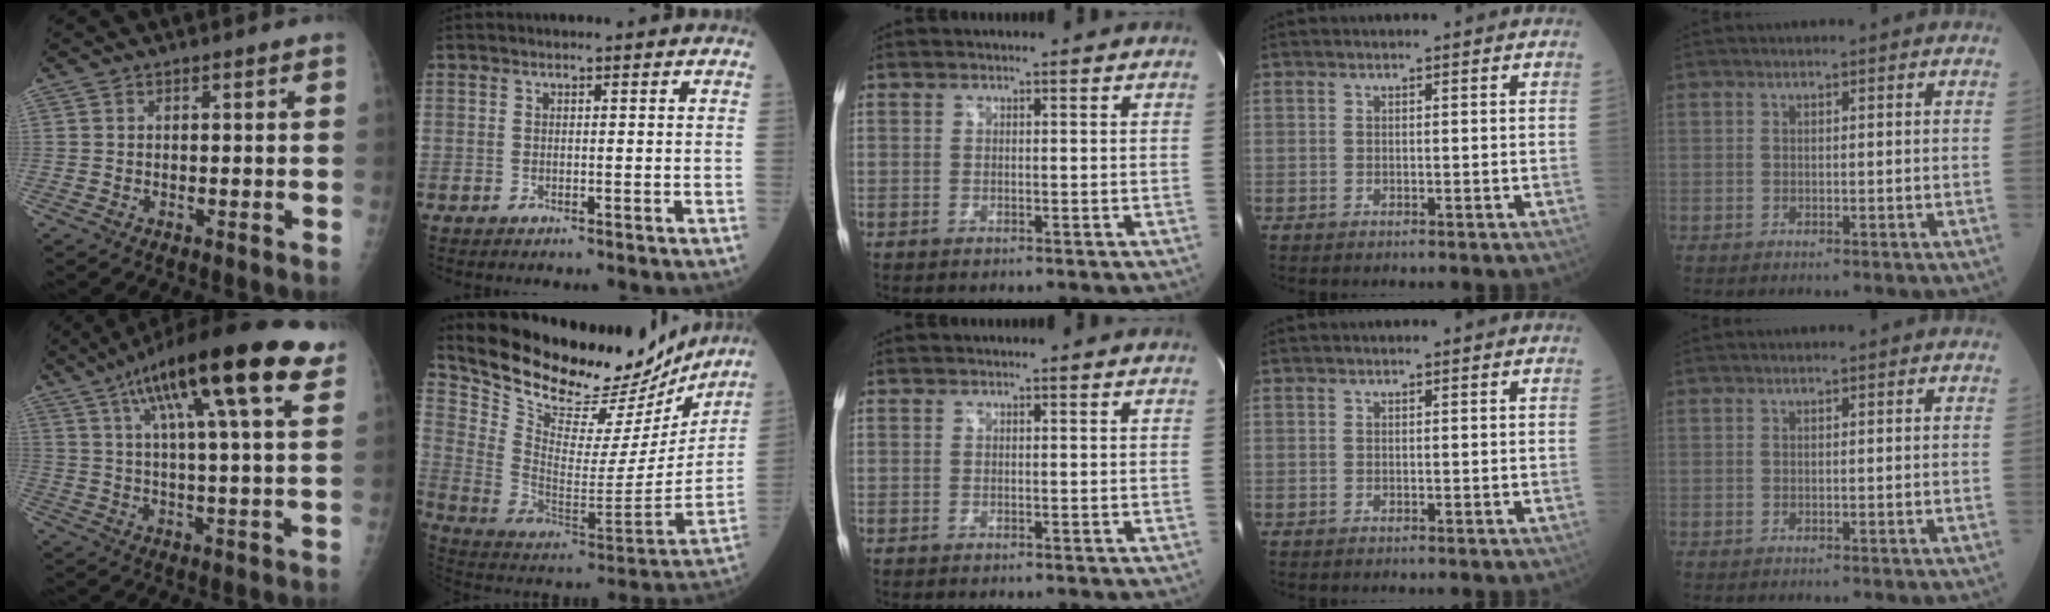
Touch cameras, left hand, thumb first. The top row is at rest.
{"thumb": {"total": 22.8, "force": [12.0, 4.6, 18.9], "torque": [-0.294, -0.003, 0.183]}, "index": {"total": 24.4, "force": [22.1, 6.9, 7.8], "torque": [-0.136, -0.043, 0.327]}}